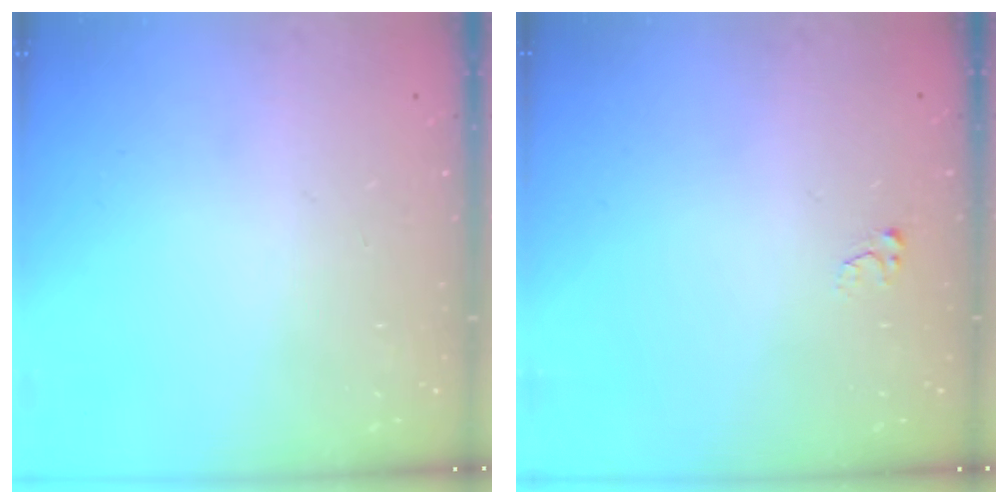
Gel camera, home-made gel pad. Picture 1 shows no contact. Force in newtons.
{"total": 2.5, "press": 2.5, "slide": 0.3}